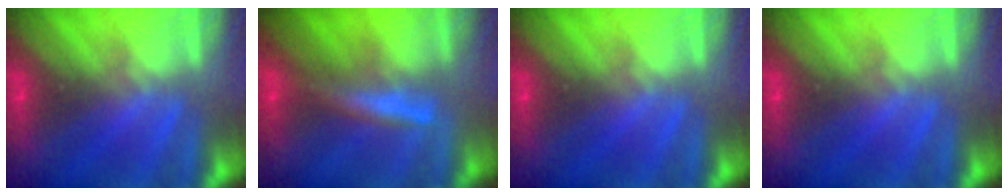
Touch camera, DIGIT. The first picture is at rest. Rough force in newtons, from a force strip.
{"total": 2.6}
{"total": 0.0}
{"total": 0.0}